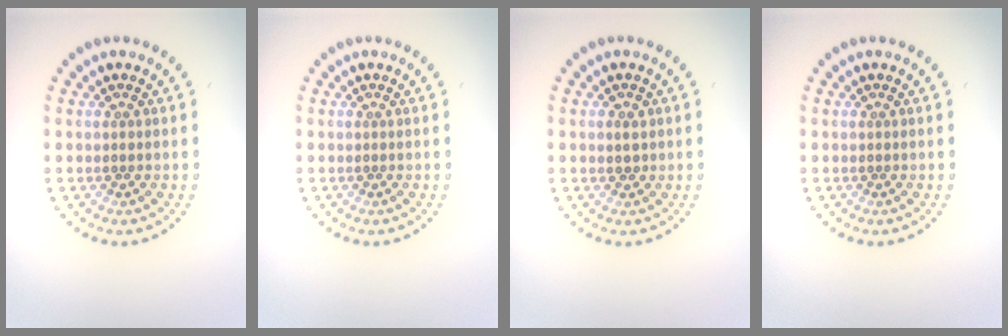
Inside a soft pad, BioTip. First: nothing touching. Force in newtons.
{"total": 0.0}
{"total": 1.2, "press": 1.0, "slide": 0.6}
{"total": 0.0}